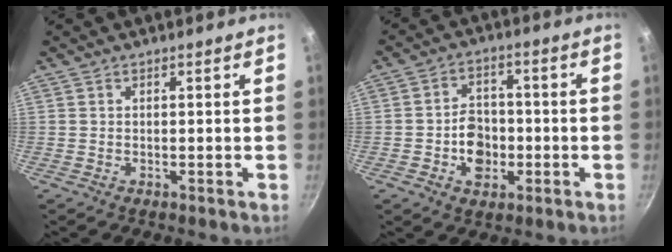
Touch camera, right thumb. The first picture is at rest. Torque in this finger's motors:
{"motor_torque": [0.87, 0.65, 0.99, -0.27, 0.04]}